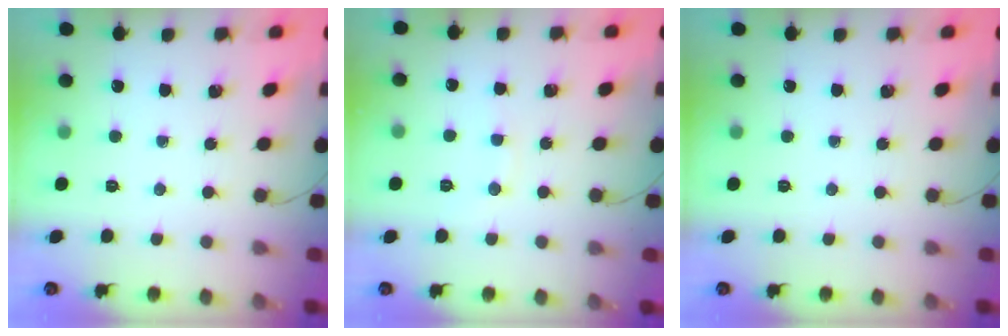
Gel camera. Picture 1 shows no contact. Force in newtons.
{"total": 5.4, "press": 5.3, "slide": 1.4}
{"total": 0.0}